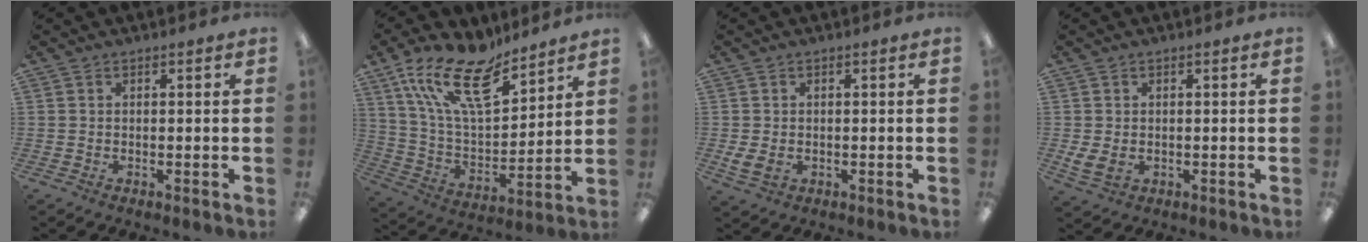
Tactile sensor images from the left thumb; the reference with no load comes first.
{"total": 19.5, "force": [13.4, 7.7, 11.9], "torque": [-0.232, -0.074, 0.239]}
{"total": 3.5, "force": [-0.4, 2.4, 2.5], "torque": [-0.050, -0.004, -0.009]}
{"total": 3.7, "force": [-0.1, 2.6, 2.6], "torque": [-0.059, -0.006, -0.005]}